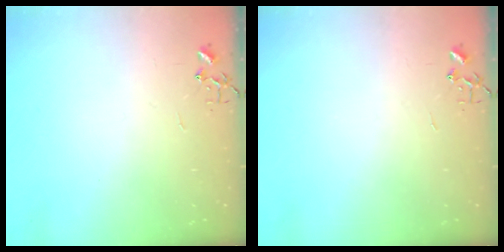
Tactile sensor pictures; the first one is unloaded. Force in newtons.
{"total": 0.0}